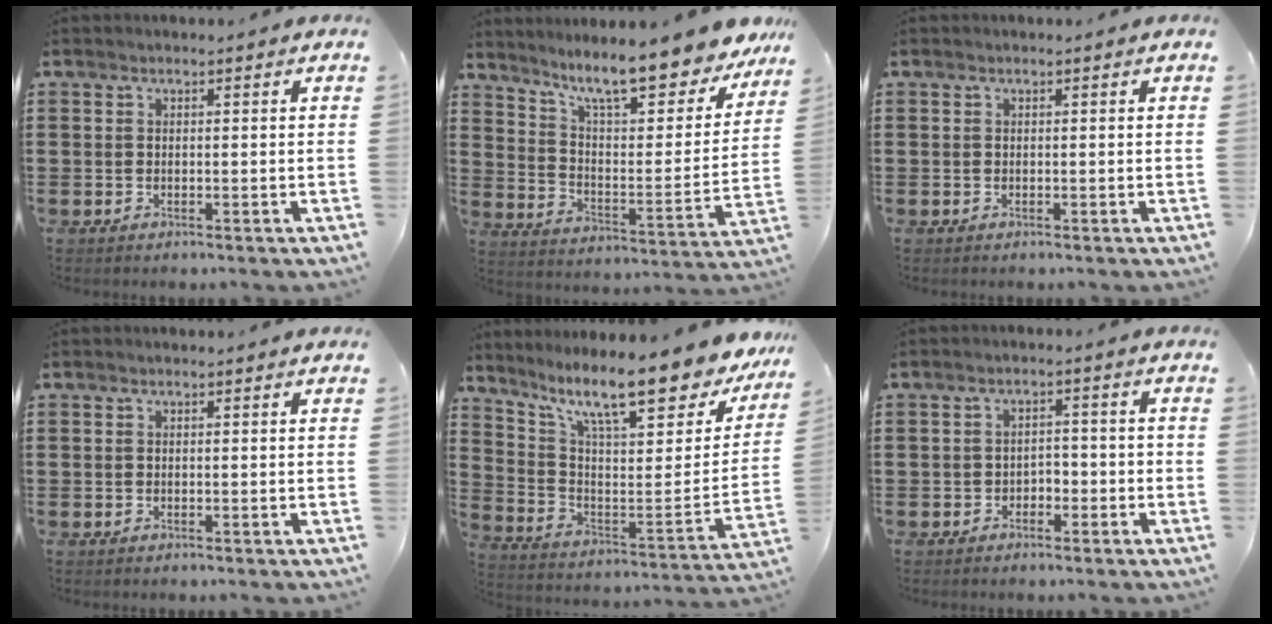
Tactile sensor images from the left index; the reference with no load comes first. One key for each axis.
{"total": 11.6, "fx": 9.8, "fy": 1.0, "fz": 6.2, "tx": -0.129, "ty": -0.064, "tz": 0.164}
{"total": 0.0}
{"total": 0.0}
{"total": 13.2, "fx": 10.1, "fy": 2.2, "fz": 8.2, "tx": -0.166, "ty": -0.080, "tz": 0.164}
{"total": 2.3, "fx": -1.9, "fy": 1.2, "fz": 0.5, "tx": -0.017, "ty": 0.004, "tz": -0.044}